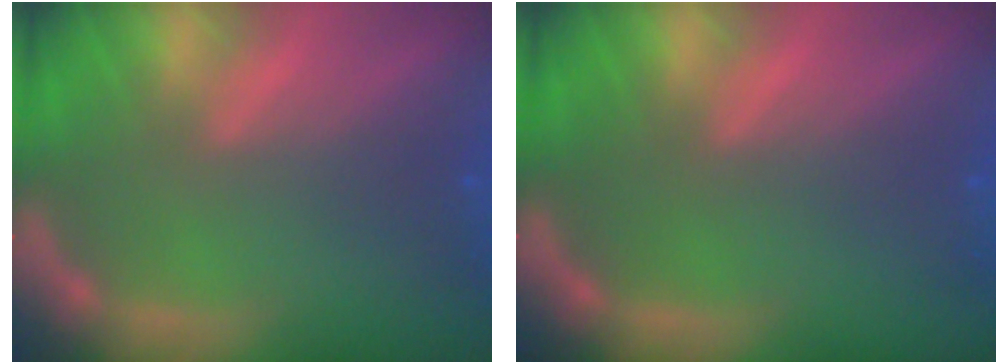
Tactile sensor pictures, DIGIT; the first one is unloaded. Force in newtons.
{"total": 0.0}